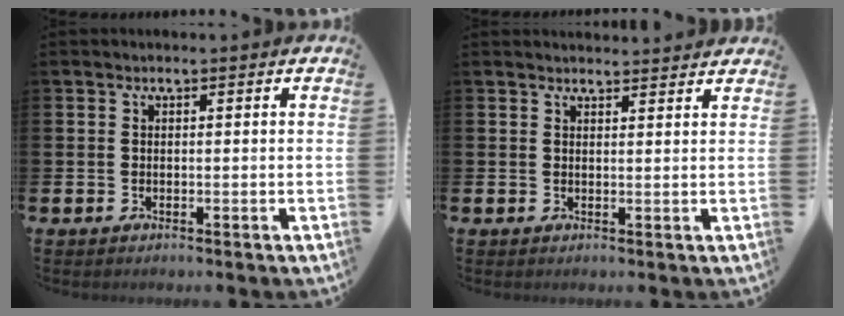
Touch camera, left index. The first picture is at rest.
{"total": 2.0, "force": [2.0, 0.1, -0.2], "torque": [0.011, -0.014, 0.035]}